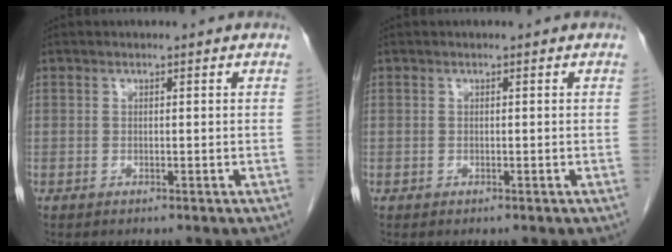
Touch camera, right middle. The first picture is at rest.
{"total": 0.0}